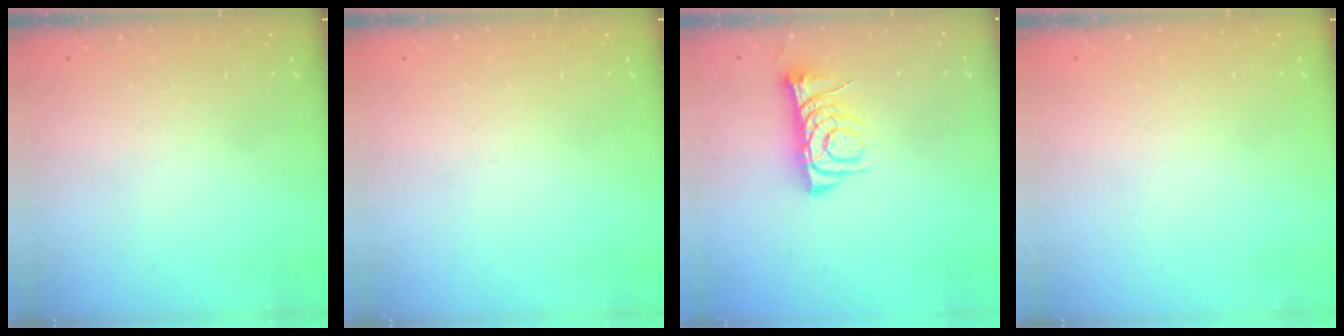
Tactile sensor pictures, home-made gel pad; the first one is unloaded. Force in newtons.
{"total": 0.0}
{"total": 8.0, "press": 7.9, "slide": 1.1}
{"total": 0.0}